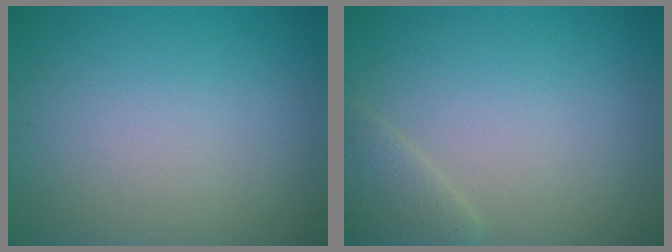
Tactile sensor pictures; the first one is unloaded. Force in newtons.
{"total": 2.0, "press": 2.0, "slide": 0.2}